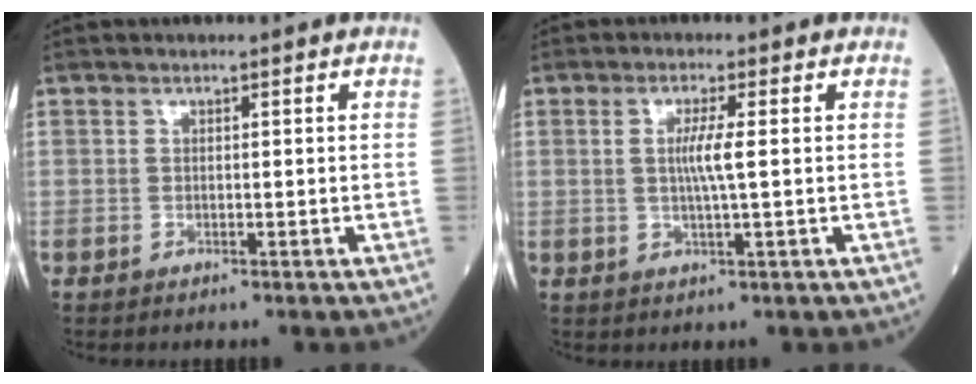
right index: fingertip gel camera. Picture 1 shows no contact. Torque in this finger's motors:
{"motor_torque": [0.81, 0.03, 0.44, 0.16]}